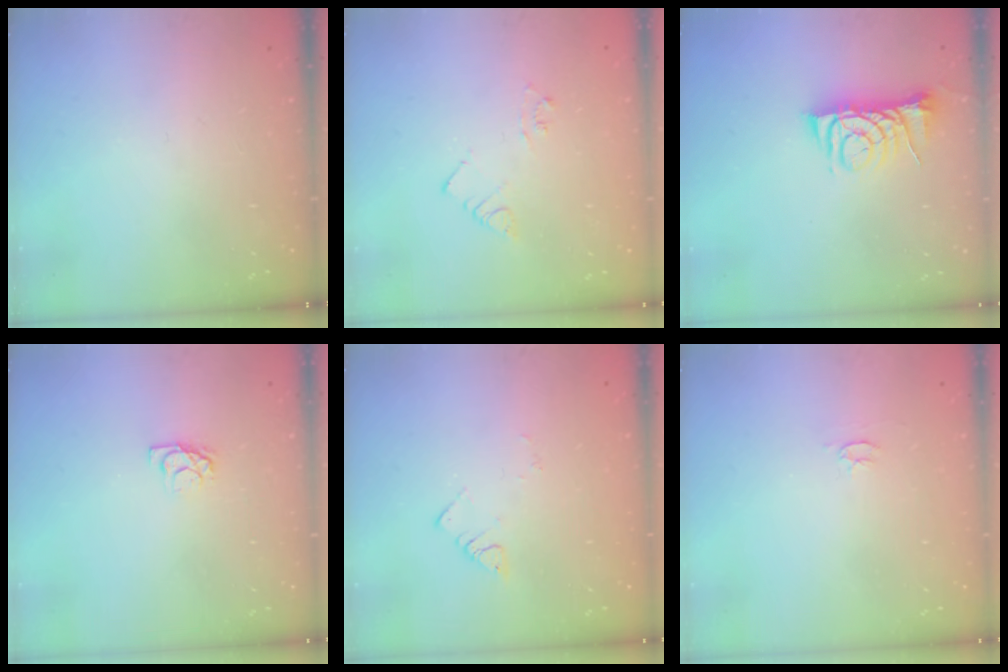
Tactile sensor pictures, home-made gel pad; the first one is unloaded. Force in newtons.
{"total": 5.2, "press": 5.2, "slide": 0.5}
{"total": 9.2, "press": 9.2, "slide": 1.1}
{"total": 4.9, "press": 4.9, "slide": 0.6}
{"total": 2.6, "press": 2.6, "slide": 0.3}
{"total": 2.6, "press": 2.6, "slide": 0.3}